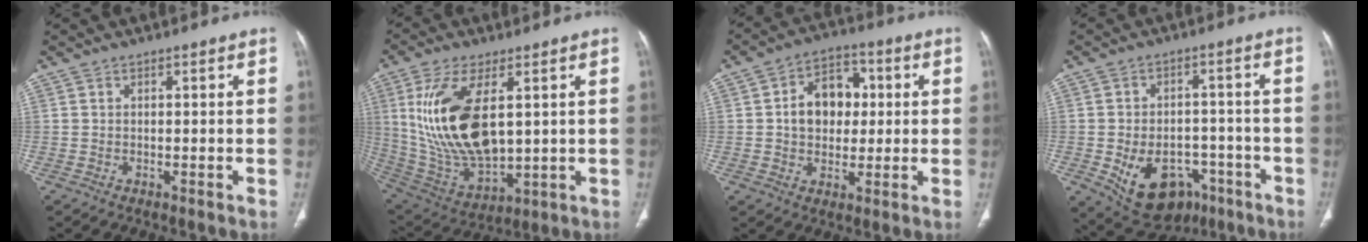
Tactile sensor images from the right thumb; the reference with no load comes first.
{"total": 19.9, "force": [4.0, 9.6, 17.0], "torque": [-0.337, -0.025, 0.093]}
{"total": 11.0, "force": [1.2, 8.2, 7.2], "torque": [-0.075, 0.016, 0.014]}
{"total": 14.7, "force": [-6.6, 10.1, 8.3], "torque": [-0.106, 0.034, -0.085]}